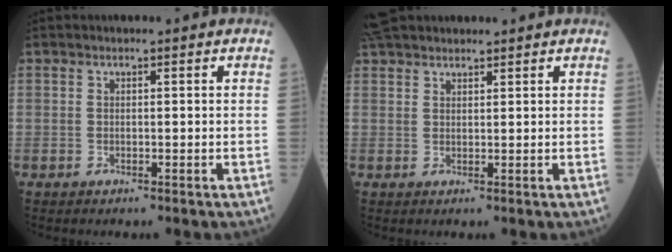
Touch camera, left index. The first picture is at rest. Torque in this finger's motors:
{"motor_torque": [-0.59, -0.57, 0.04, -0.01]}